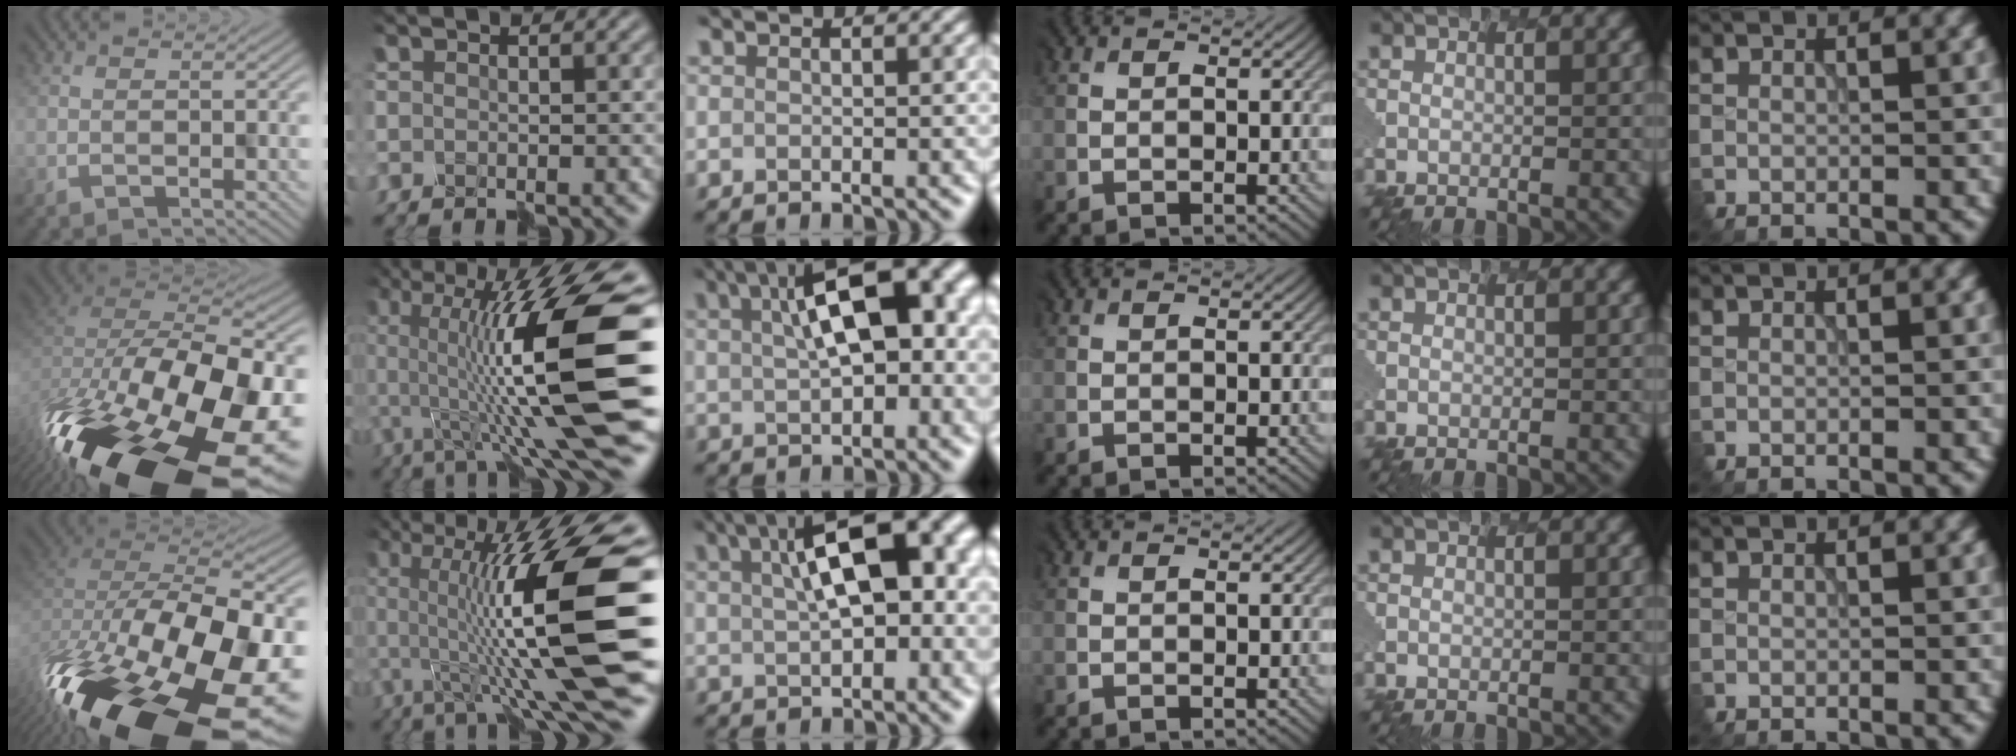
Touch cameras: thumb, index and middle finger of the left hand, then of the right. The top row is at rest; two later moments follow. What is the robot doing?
{"motion": "disassemble", "object": "hinged jar"}